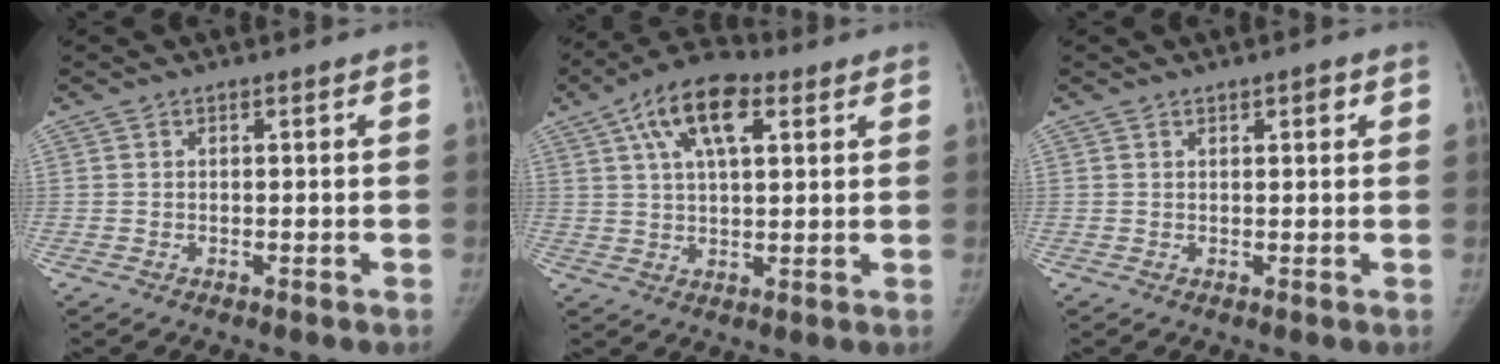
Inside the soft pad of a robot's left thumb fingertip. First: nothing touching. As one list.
[{"total": 12.4, "force": [5.3, 5.8, 9.6], "torque": [-0.154, 0.010, 0.085]}, {"total": 1.7, "force": [0.9, 0.6, 1.2], "torque": [-0.010, -0.001, 0.013]}]